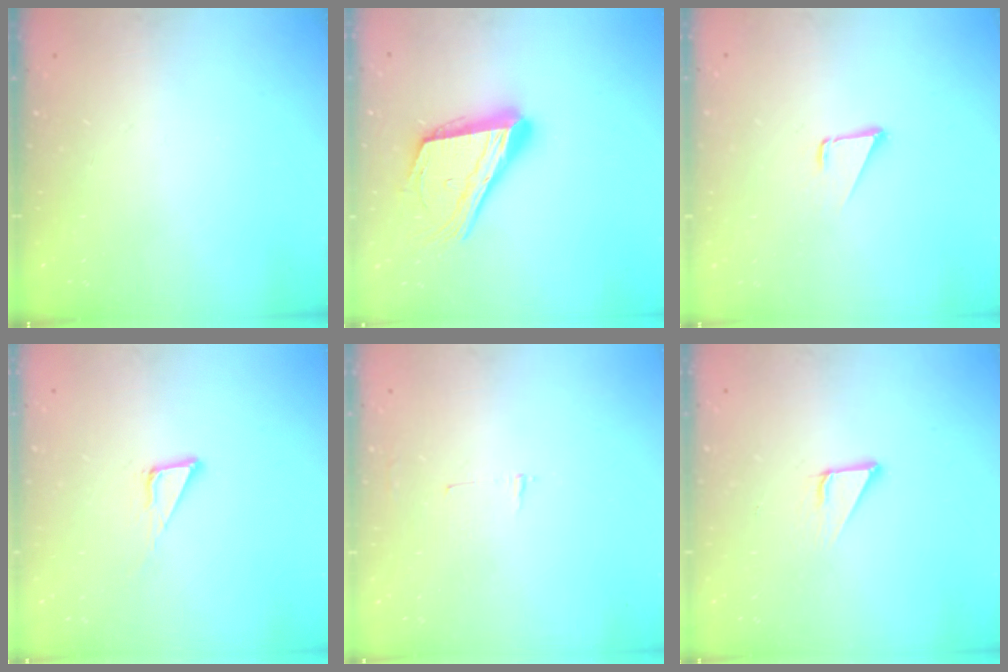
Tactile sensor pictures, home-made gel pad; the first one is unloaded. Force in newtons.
{"total": 21.0, "press": 20.9, "slide": 2.7}
{"total": 1.7, "press": 1.7, "slide": 0.1}
{"total": 3.9, "press": 3.9, "slide": 0.2}
{"total": 2.7, "press": 2.7, "slide": 0.3}
{"total": 3.5, "press": 3.5, "slide": 0.2}